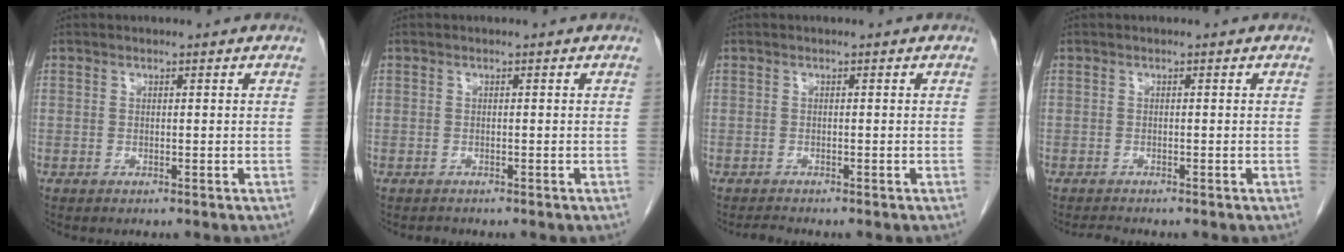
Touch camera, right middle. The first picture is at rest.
{"total": 0.6, "force": [-0.5, 0.2, 0.0], "torque": [-0.004, -0.001, -0.010]}
{"total": 0.8, "force": [-0.8, -0.1, 0.0], "torque": [-0.005, -0.006, -0.012]}
{"total": 1.0, "force": [-1.0, 0.0, 0.1], "torque": [-0.006, -0.006, -0.014]}